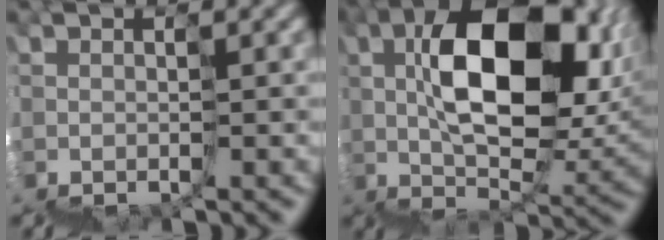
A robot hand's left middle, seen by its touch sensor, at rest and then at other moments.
{"total": 10.5, "force": [4.5, 5.4, 7.8], "torque": [-0.108, 0.035, 0.075]}